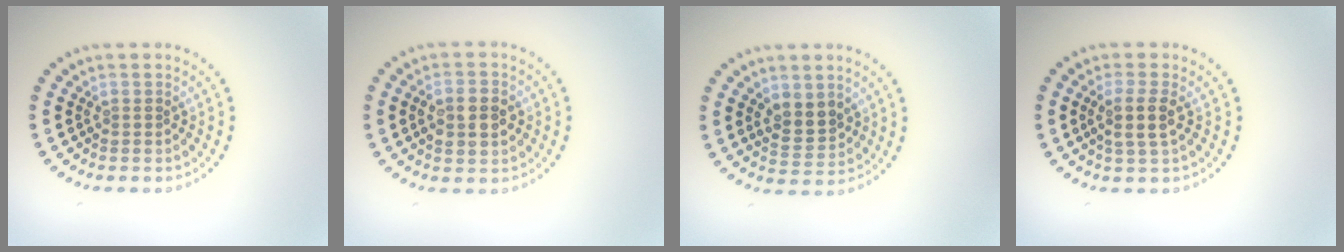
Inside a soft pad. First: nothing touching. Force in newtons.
{"total": 3.9, "press": 3.9, "slide": 0.3}
{"total": 2.7, "press": 2.5, "slide": 0.8}
{"total": 2.5, "press": 2.2, "slide": 1.2}